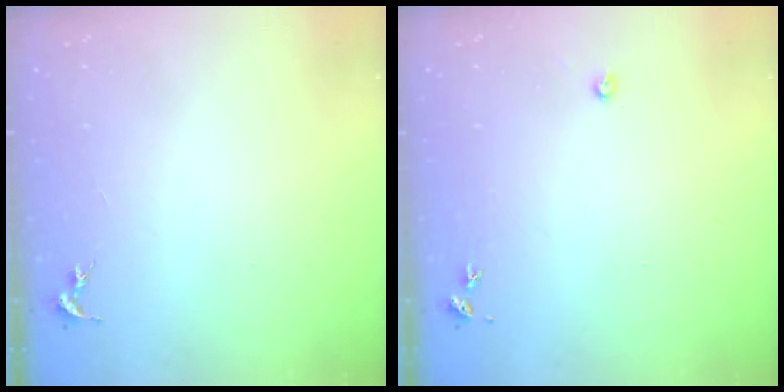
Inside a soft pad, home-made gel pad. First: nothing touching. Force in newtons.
{"total": 2.4, "press": 2.4, "slide": 0.3}